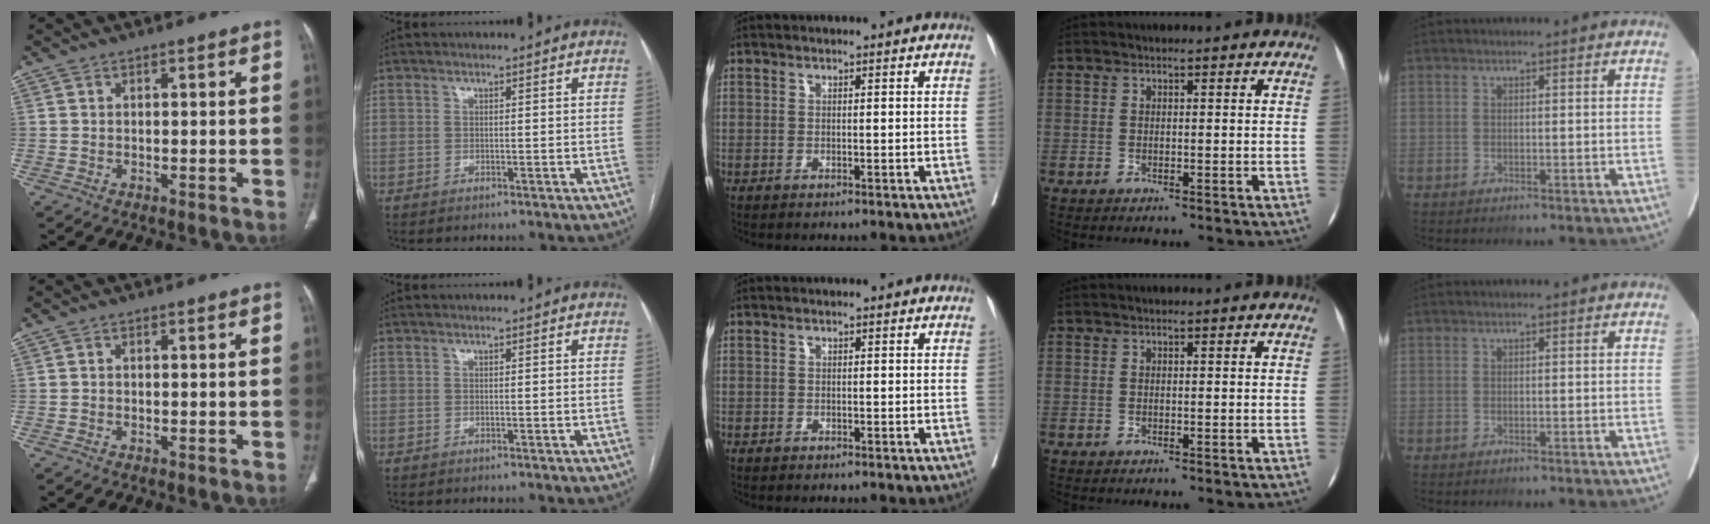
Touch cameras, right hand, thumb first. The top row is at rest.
{}